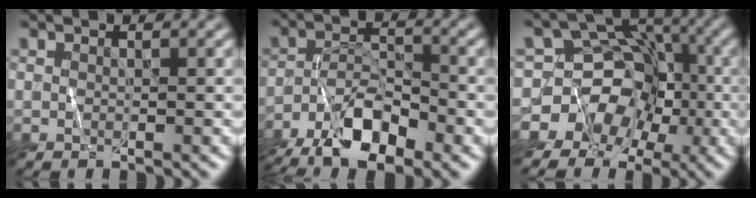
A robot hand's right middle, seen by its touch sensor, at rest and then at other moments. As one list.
[{"total": 7.8, "force": [-5.6, 2.7, 4.8], "torque": [-0.083, 0.000, -0.099]}, {"total": 7.9, "force": [-3.8, 6.9, 0.9], "torque": [0.004, 0.010, -0.082]}]